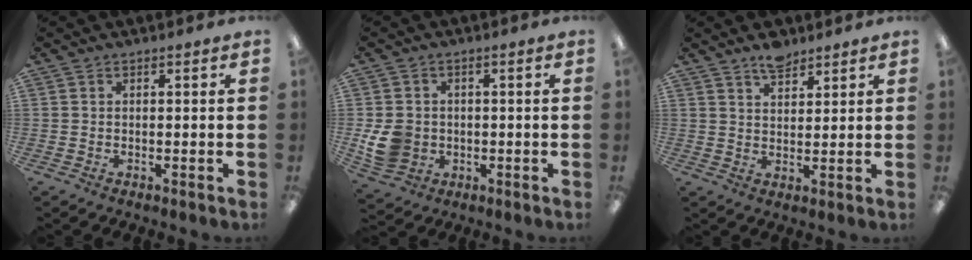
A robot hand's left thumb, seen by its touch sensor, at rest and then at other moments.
{"total": 7.3, "force": [-0.6, 6.4, 3.4], "torque": [-0.075, 0.006, -0.009]}
{"total": 4.8, "force": [4.1, 1.8, 1.8], "torque": [-0.027, -0.022, 0.073]}